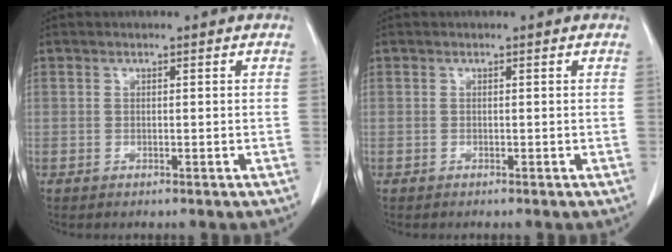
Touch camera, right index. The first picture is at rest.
{"total": 0.0}